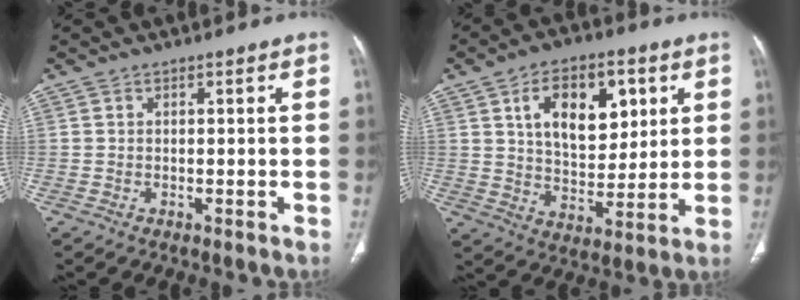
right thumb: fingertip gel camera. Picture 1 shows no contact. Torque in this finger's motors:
{"motor_torque": [0.24, 0.76, 0.15, 0.27, 0.12]}